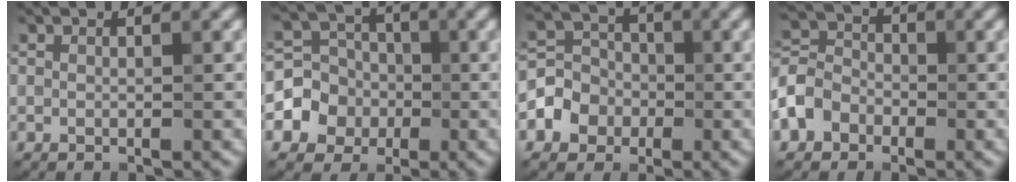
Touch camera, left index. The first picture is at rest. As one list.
[{"total": 4.2, "force": [-1.2, 3.9, 1.1], "torque": [-0.008, 0.006, -0.032]}, {"total": 3.9, "force": [-1.4, 3.5, 1.1], "torque": [-0.012, 0.007, -0.035]}, {"total": 4.3, "force": [-2.1, 3.4, 1.5], "torque": [-0.037, 0.007, -0.054]}]